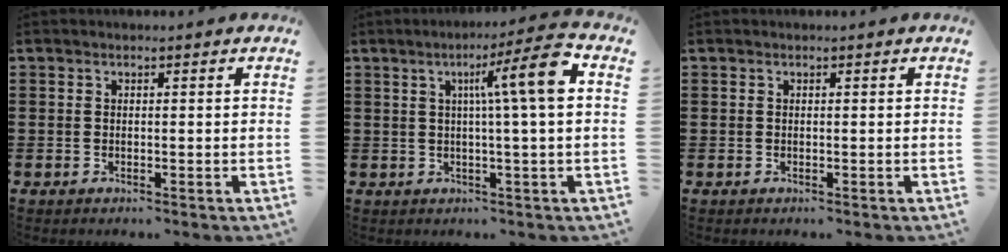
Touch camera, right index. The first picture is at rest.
{"total": 9.1, "force": [2.0, -0.1, 8.9], "torque": [-0.147, -0.005, 0.019]}
{"total": 0.0}